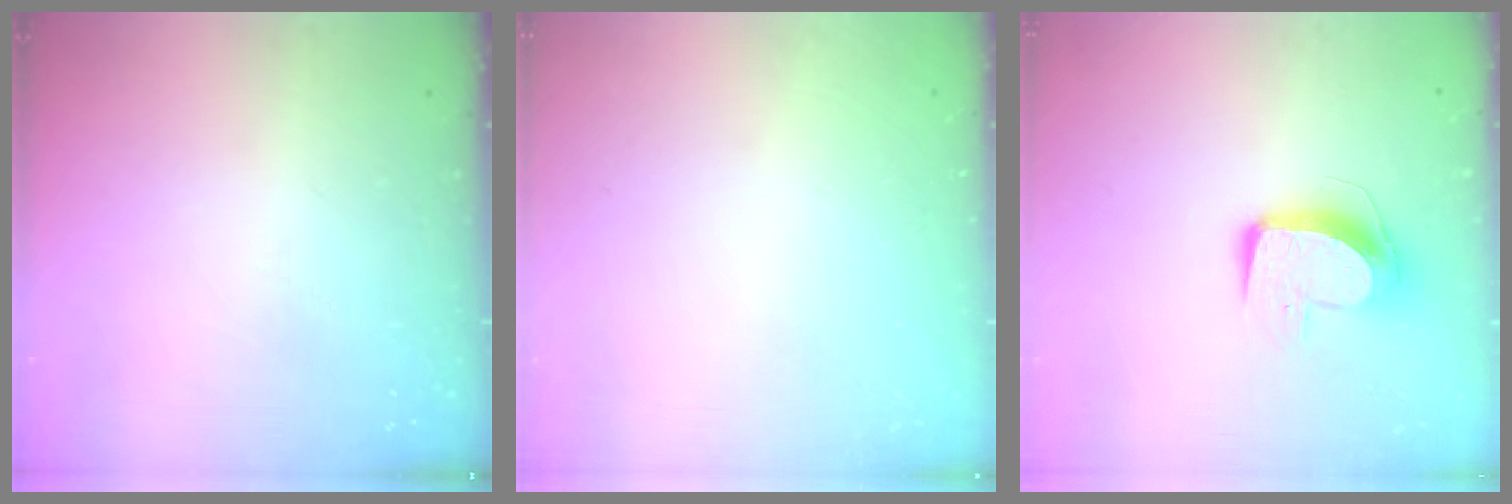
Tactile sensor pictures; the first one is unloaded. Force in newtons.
{"total": 0.0}
{"total": 10.0, "press": 10.0, "slide": 0.3}